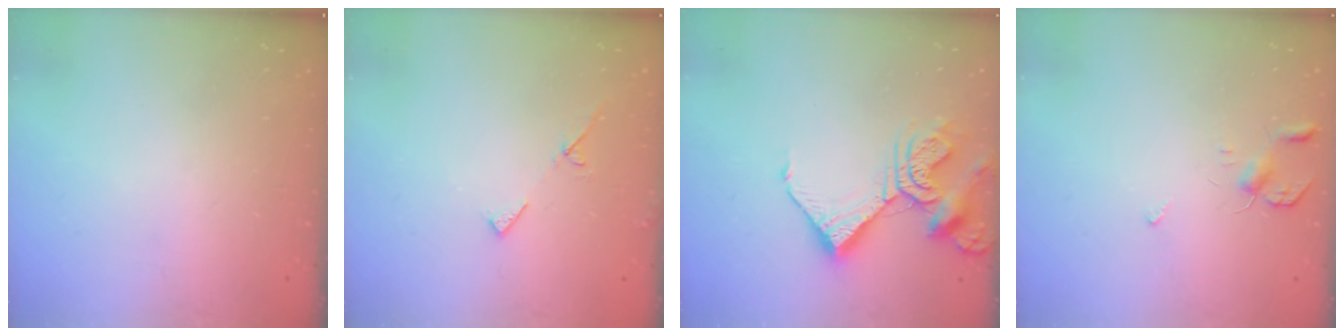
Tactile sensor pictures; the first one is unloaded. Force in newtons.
{"total": 4.8, "press": 4.8, "slide": 0.5}
{"total": 12.4, "press": 12.3, "slide": 1.5}
{"total": 3.9, "press": 3.8, "slide": 0.7}